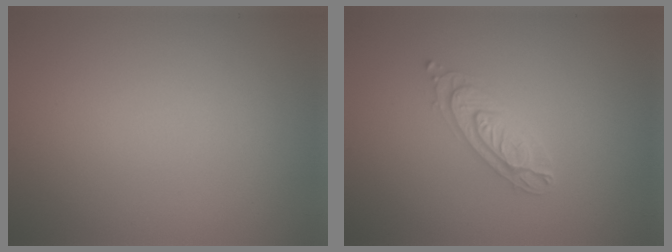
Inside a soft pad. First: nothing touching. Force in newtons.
{"total": 2.3, "press": 2.2, "slide": 0.5}